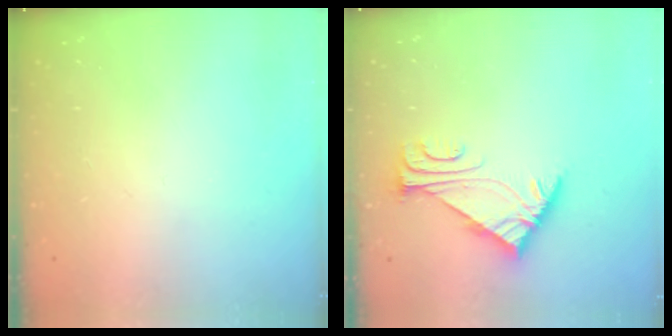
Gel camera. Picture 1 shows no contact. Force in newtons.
{"total": 5.7, "press": 5.6, "slide": 1.1}